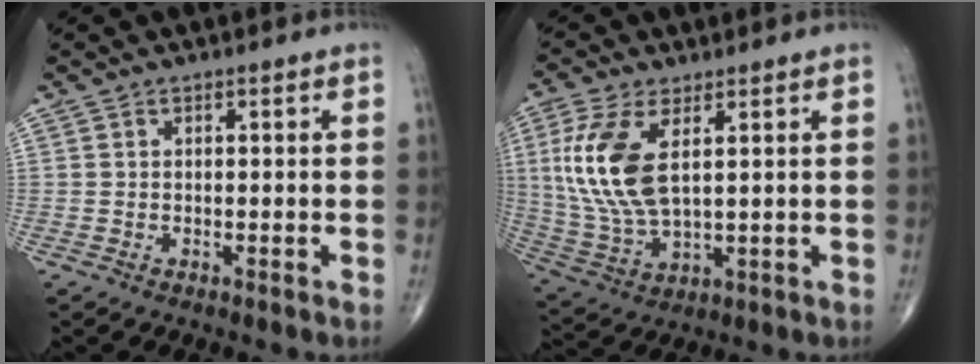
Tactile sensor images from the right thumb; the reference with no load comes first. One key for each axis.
{"total": 13.7, "fx": 3.4, "fy": 6.4, "fz": 11.6, "tx": -0.262, "ty": -0.010, "tz": 0.079}